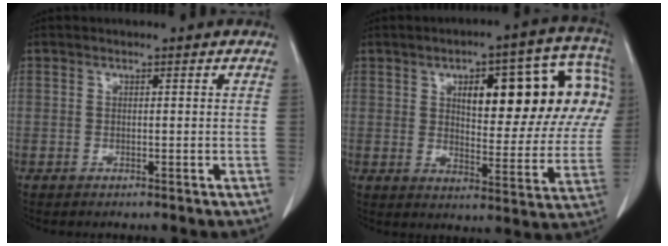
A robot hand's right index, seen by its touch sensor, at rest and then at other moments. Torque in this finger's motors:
{"motor_torque": [1.28, 0.86, 0.44, 0.12]}